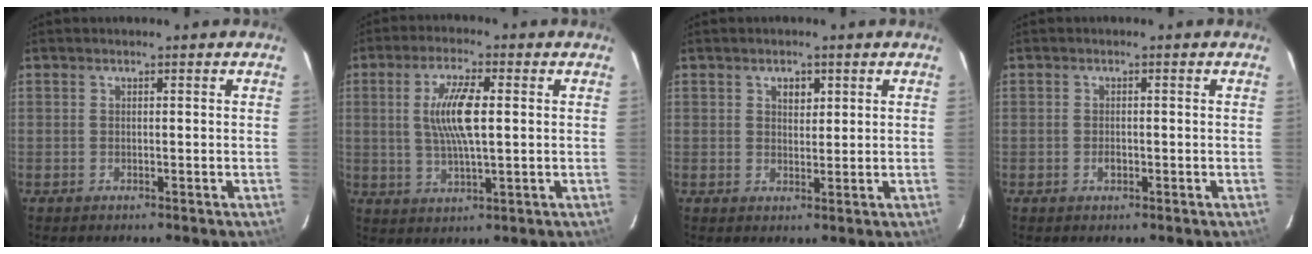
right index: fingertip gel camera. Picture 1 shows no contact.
{"total": 9.0, "force": [1.2, 2.3, 8.6], "torque": [-0.167, 0.003, 0.024]}
{"total": 2.5, "force": [1.1, 1.7, 1.4], "torque": [-0.018, 0.007, 0.019]}
{"total": 1.5, "force": [-0.5, 0.8, 1.1], "torque": [-0.021, 0.001, -0.009]}